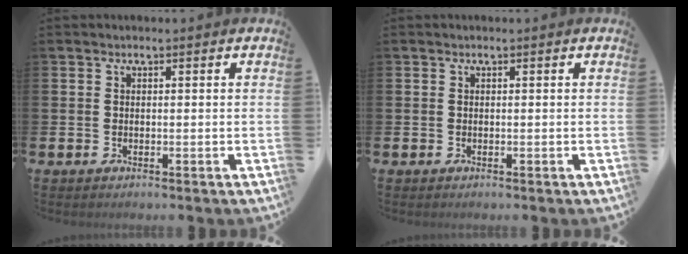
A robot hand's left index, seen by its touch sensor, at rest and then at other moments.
{"total": 0.0}